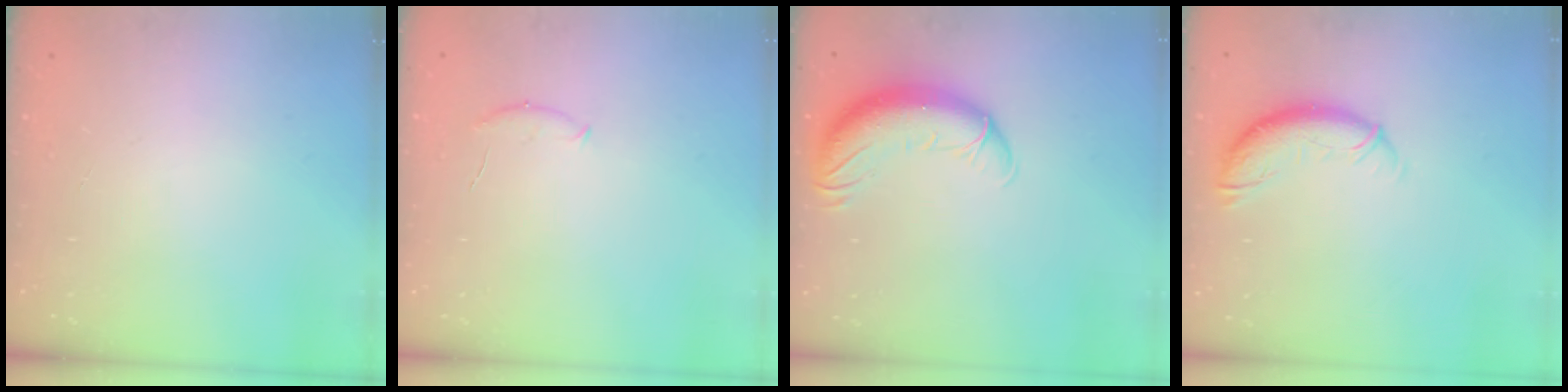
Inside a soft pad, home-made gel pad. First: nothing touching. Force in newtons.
{"total": 6.1, "press": 6.0, "slide": 1.1}
{"total": 13.4, "press": 13.0, "slide": 3.2}
{"total": 10.3, "press": 10.3, "slide": 0.8}